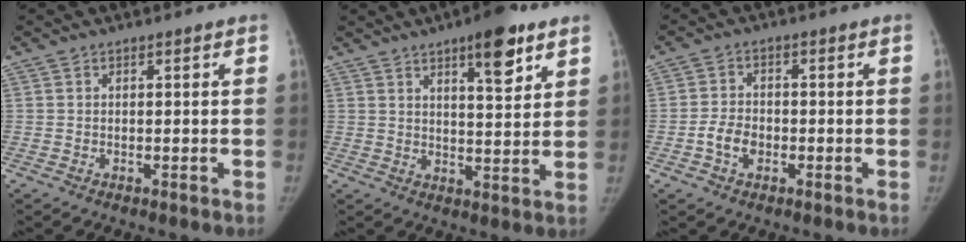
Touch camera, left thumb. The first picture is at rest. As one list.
[{"total": 9.9, "force": [5.9, 3.0, 7.4], "torque": [-0.088, -0.030, 0.083]}, {"total": 4.5, "force": [-1.5, 3.3, 2.8], "torque": [-0.044, 0.014, -0.030]}]